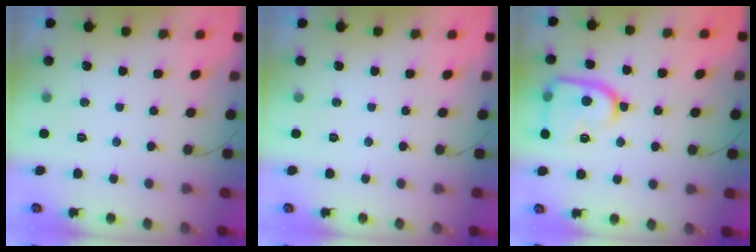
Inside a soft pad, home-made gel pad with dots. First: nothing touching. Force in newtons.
{"total": 0.0}
{"total": 16.0, "press": 16.0, "slide": 1.6}